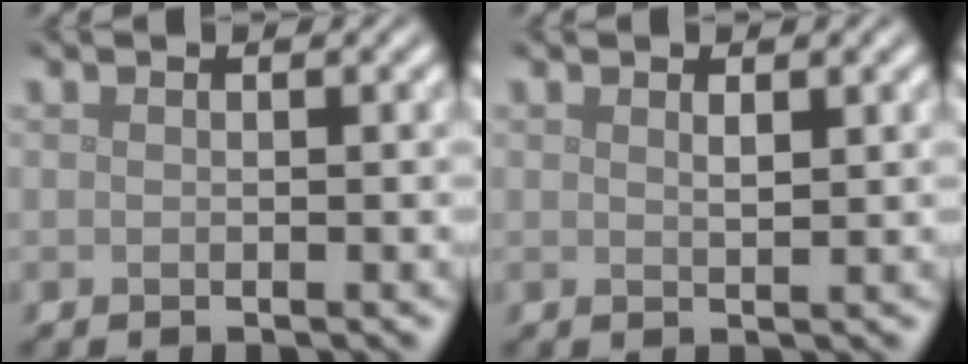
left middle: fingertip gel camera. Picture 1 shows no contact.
{"total": 0.8, "force": [0.6, 0.2, 0.6], "torque": [-0.010, -0.002, 0.010]}